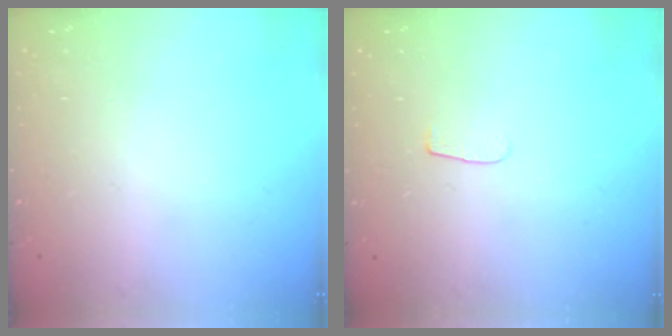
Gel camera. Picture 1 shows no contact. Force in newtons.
{"total": 3.3, "press": 3.3, "slide": 0.3}